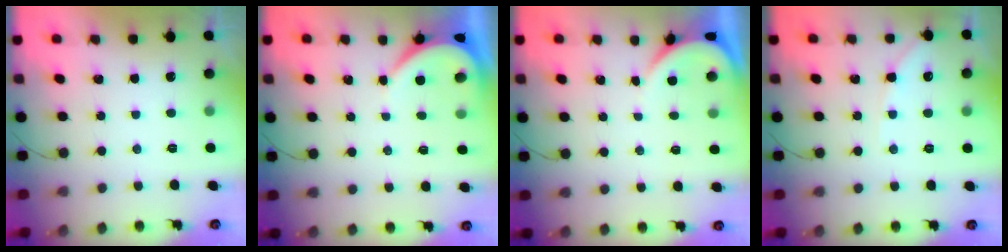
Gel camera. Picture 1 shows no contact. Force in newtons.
{"total": 4.0, "press": 3.9, "slide": 0.7}
{"total": 2.1, "press": 2.1, "slide": 0.2}
{"total": 6.7, "press": 6.6, "slide": 0.9}